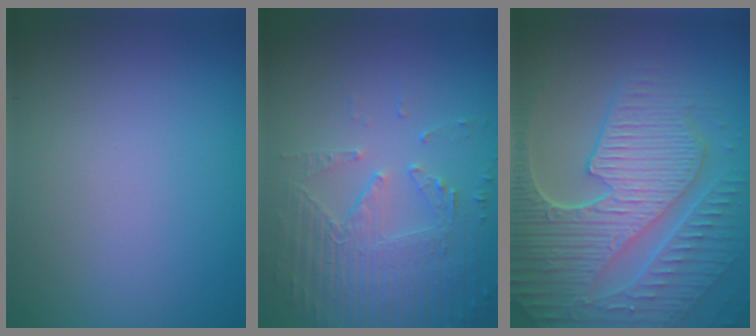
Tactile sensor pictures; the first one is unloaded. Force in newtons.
{"total": 5.8, "press": 3.7, "slide": 4.4}
{"total": 10.0, "press": 6.6, "slide": 7.5}